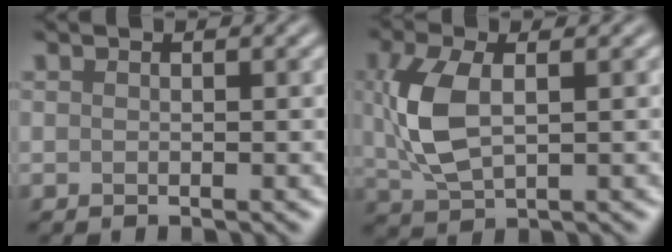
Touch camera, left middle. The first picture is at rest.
{"total": 5.7, "force": [0.9, 3.0, 4.8], "torque": [-0.121, 0.003, 0.023]}